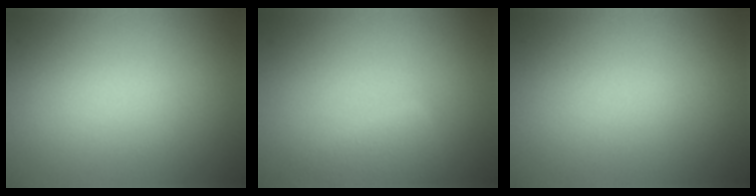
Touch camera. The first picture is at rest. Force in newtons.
{"total": 2.7, "press": 2.7, "slide": 0.1}
{"total": 0.0}